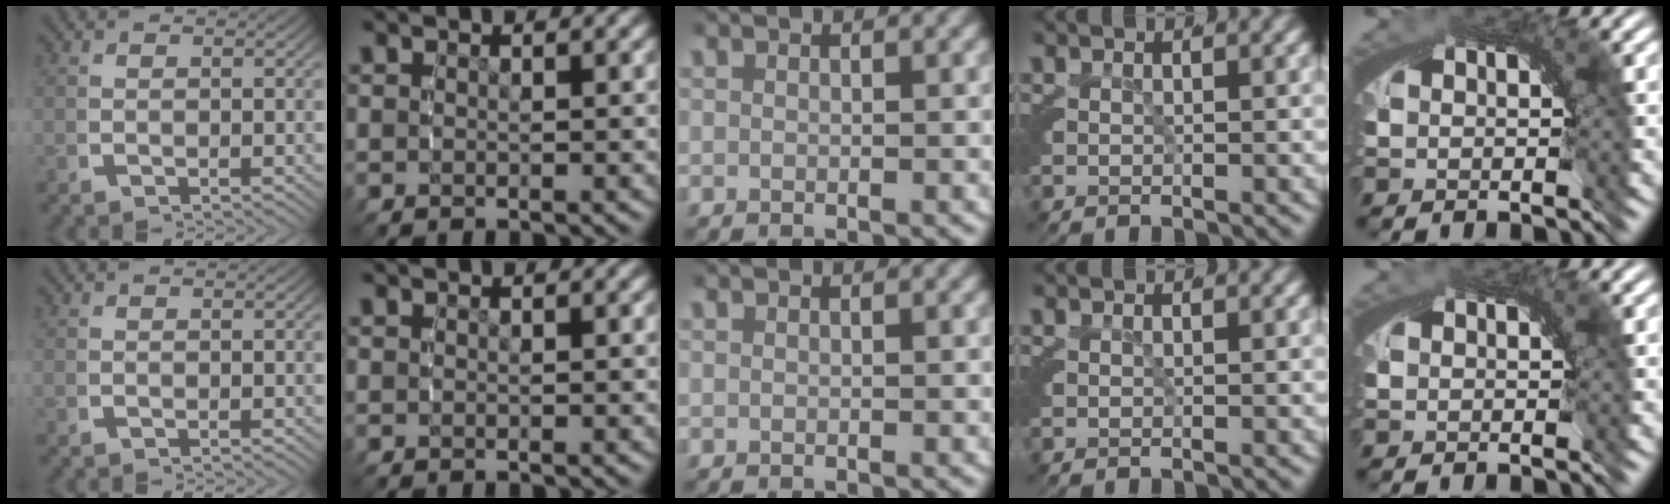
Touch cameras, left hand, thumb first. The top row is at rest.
{}